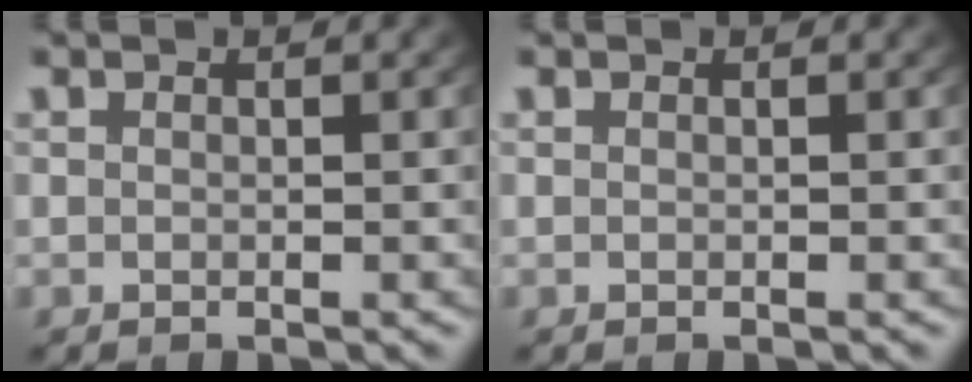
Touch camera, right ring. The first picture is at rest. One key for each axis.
{"total": 0.0}